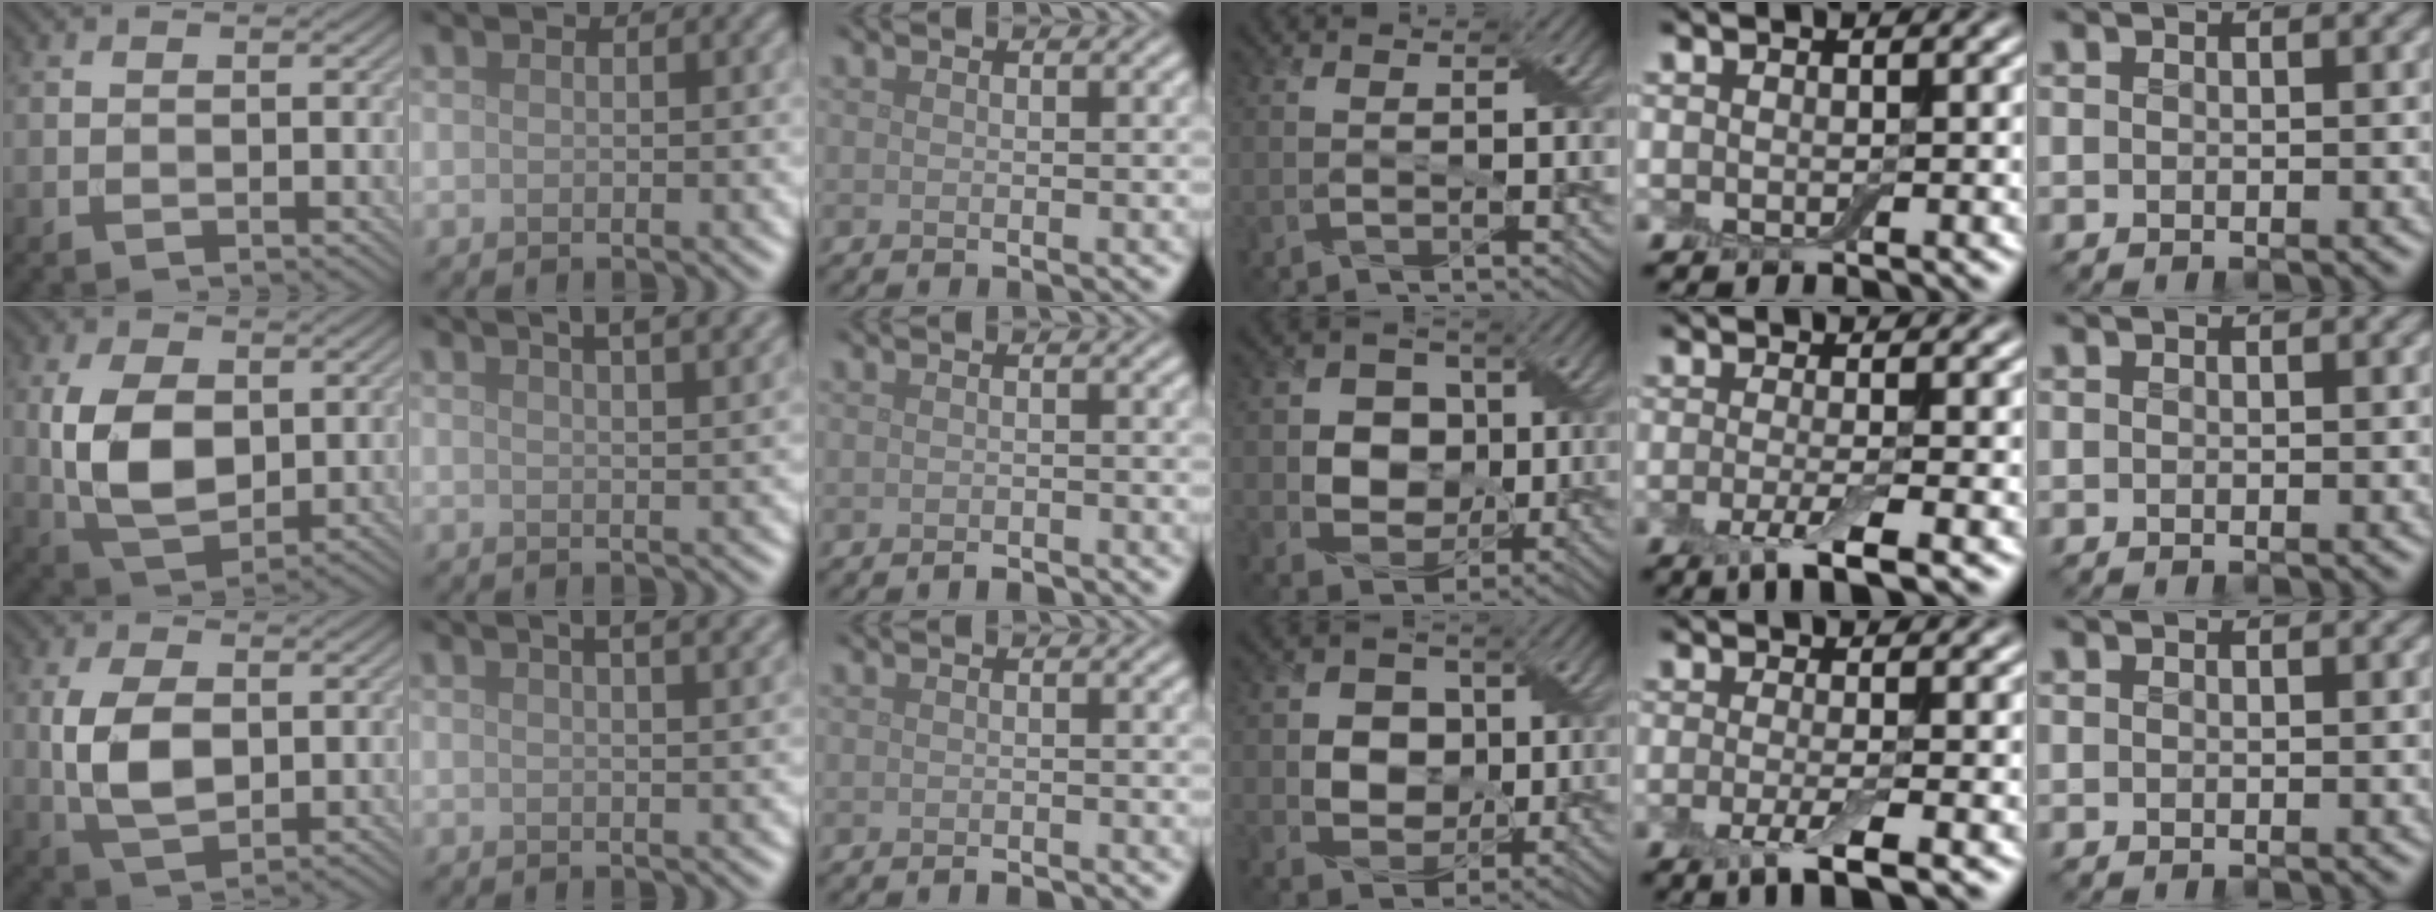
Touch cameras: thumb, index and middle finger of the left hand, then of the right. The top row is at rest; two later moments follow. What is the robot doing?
{"motion": "peel", "object": "small bumper sticker"}